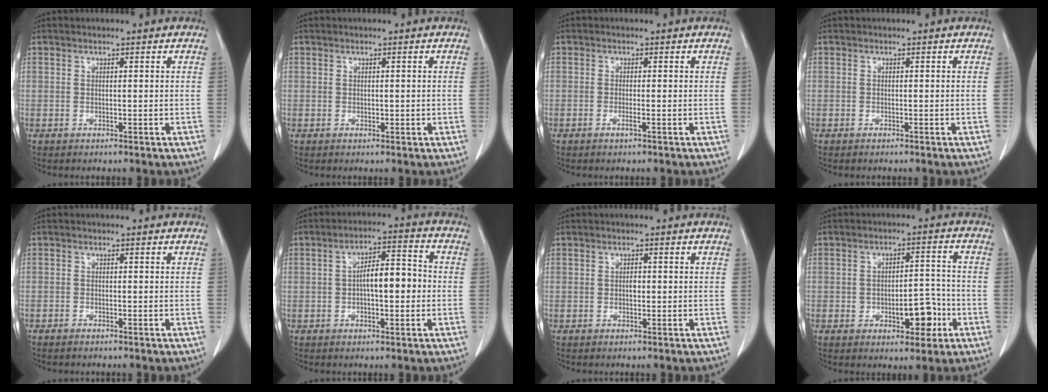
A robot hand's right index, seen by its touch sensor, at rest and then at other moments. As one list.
[{"total": 0.8, "force": [0.0, 0.6, 0.6], "torque": [-0.007, -0.001, 0.002]}, {"total": 1.0, "force": [-0.5, 0.0, 0.9], "torque": [-0.018, -0.001, -0.008]}, {"total": 0.0}, {"total": 0.7, "force": [-0.6, 0.2, 0.3], "torque": [-0.009, -0.001, -0.009]}, {"total": 7.4, "force": [-0.4, 2.4, 7.0], "torque": [-0.120, 0.022, -0.008]}, {"total": 1.1, "force": [0.0, 0.6, 0.9], "torque": [-0.015, 0.002, 0.001]}, {"total": 7.2, "force": [-2.3, 3.4, 5.9], "torque": [-0.078, 0.017, -0.026]}]